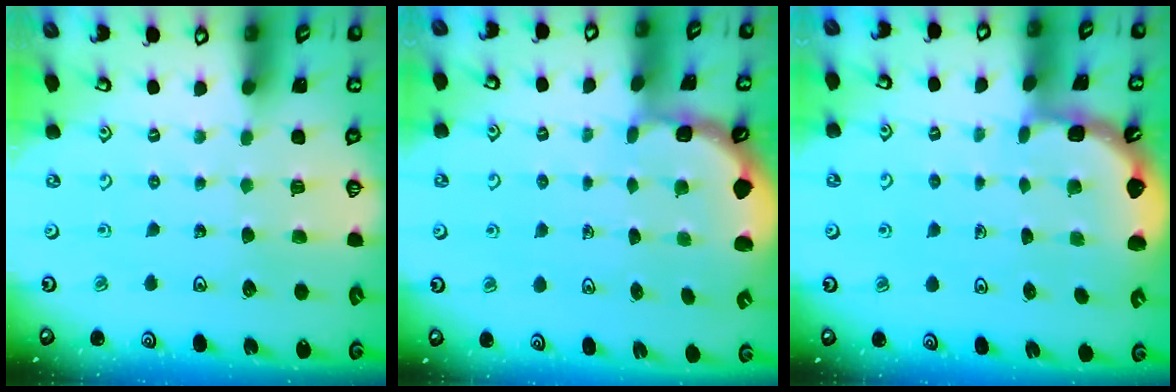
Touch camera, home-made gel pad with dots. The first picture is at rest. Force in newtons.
{"total": 1.7, "press": 1.6, "slide": 0.5}
{"total": 1.9, "press": 1.9, "slide": 0.2}